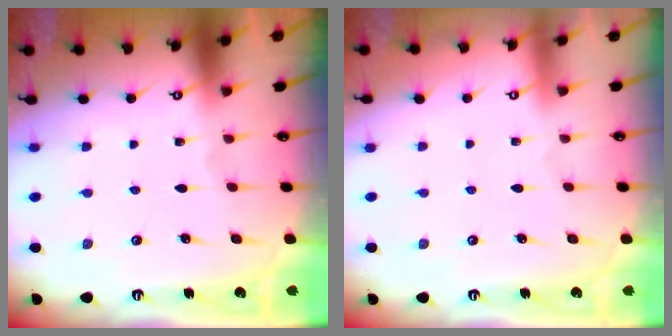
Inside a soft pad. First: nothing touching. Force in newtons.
{"total": 3.9, "press": 3.9, "slide": 0.1}